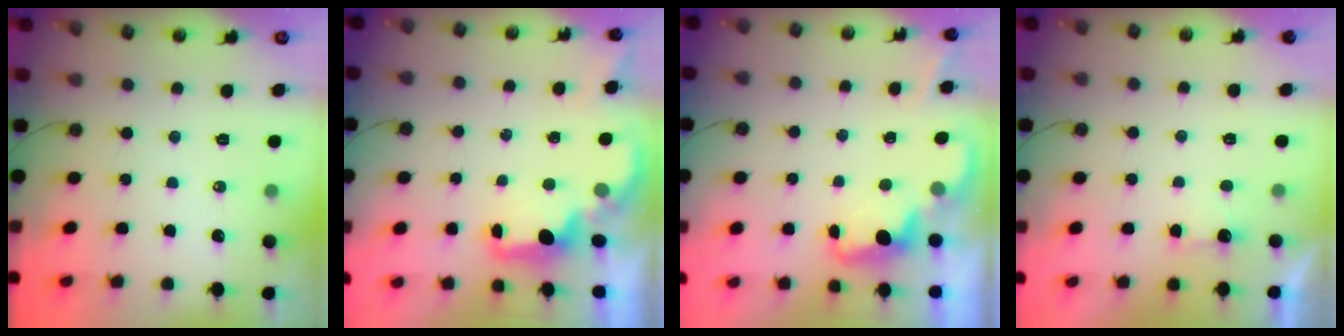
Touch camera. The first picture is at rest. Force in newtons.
{"total": 2.0, "press": 1.8, "slide": 0.8}
{"total": 2.1, "press": 2.1, "slide": 0.5}
{"total": 1.8, "press": 1.6, "slide": 0.9}